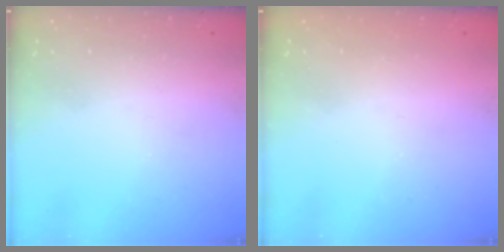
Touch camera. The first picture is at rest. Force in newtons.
{"total": 0.9, "press": 0.9, "slide": 0.1}